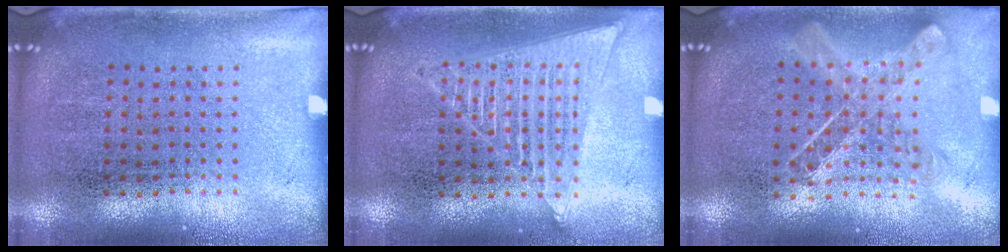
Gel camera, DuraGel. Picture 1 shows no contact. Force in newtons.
{"total": 1.5, "press": 1.5, "slide": 0.1}
{"total": 1.0, "press": 1.0, "slide": 0.1}